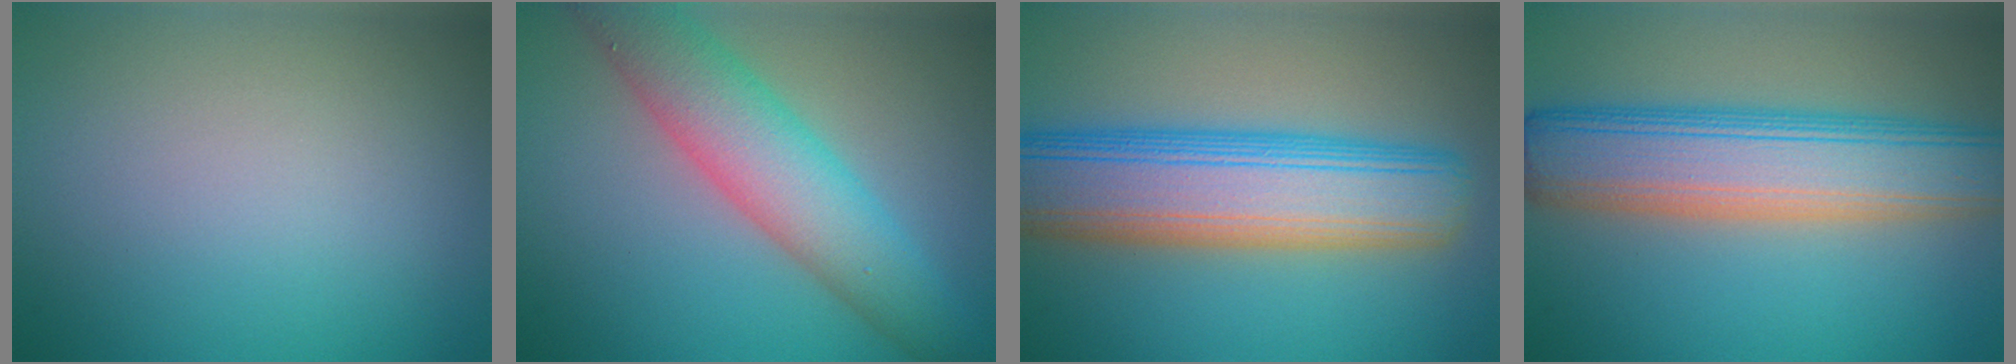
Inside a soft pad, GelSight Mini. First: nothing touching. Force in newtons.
{"total": 7.0, "press": 7.0, "slide": 0.2}
{"total": 10.8, "press": 10.8, "slide": 0.4}
{"total": 9.4, "press": 9.4, "slide": 0.3}